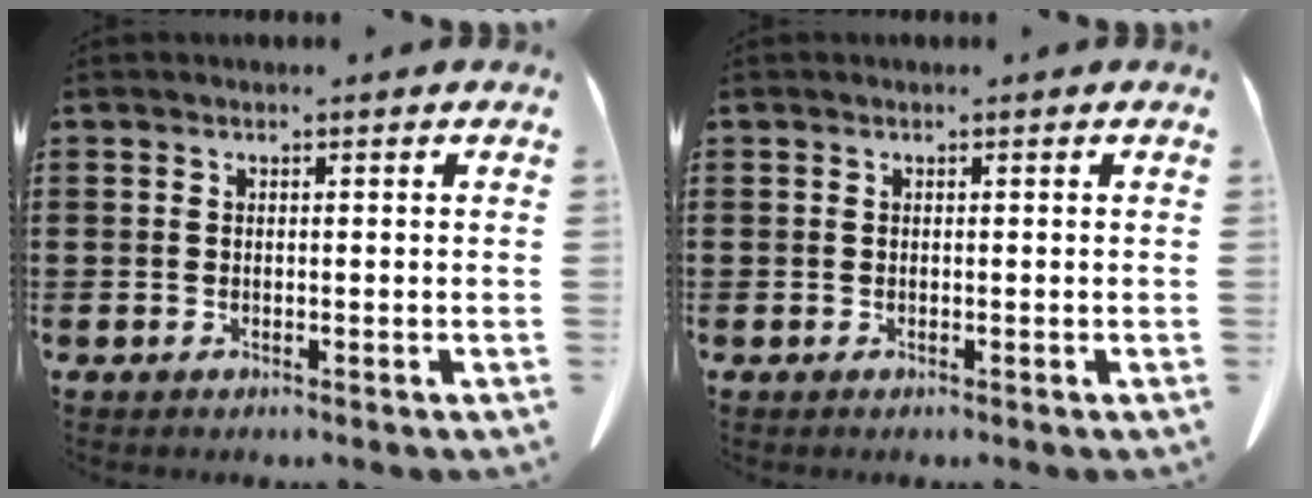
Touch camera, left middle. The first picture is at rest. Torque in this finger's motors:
{"motor_torque": [0.12, -0.15, 0.04, 0.01]}